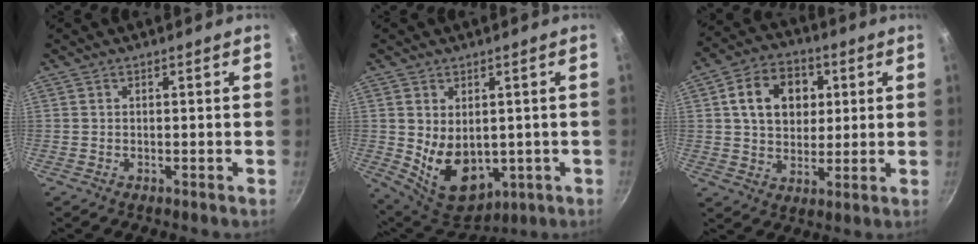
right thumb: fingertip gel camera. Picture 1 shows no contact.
{"total": 11.9, "force": [-0.4, 8.2, 8.5], "torque": [-0.117, -0.021, 0.024]}
{"total": 13.0, "force": [3.3, 9.9, 7.8], "torque": [-0.100, 0.008, 0.048]}